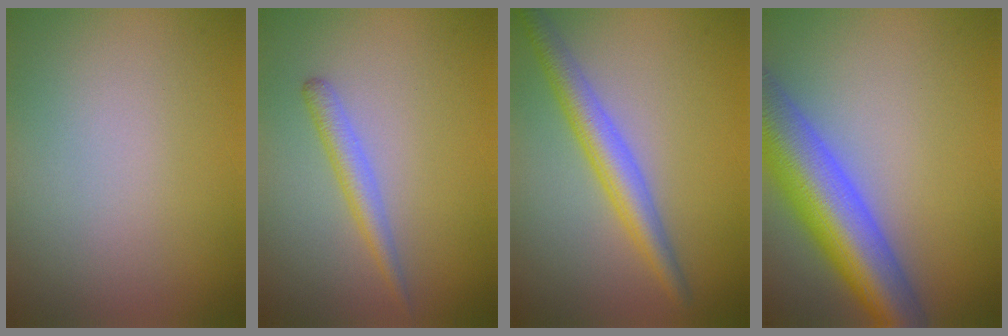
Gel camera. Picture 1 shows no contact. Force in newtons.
{"total": 2.0, "press": 2.0, "slide": 0.1}
{"total": 3.8, "press": 3.8, "slide": 0.1}
{"total": 10.4, "press": 10.4, "slide": 0.7}